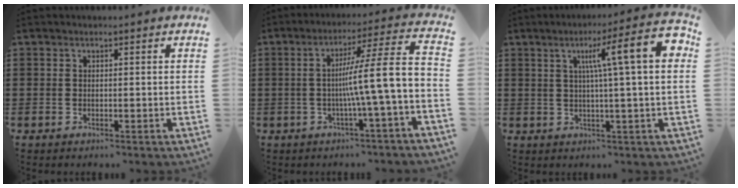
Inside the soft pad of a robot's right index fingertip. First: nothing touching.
{"total": 10.1, "force": [-1.4, -0.2, 10.0], "torque": [-0.164, -0.021, -0.035]}
{"total": 10.8, "force": [2.8, 0.5, 10.4], "torque": [-0.175, -0.005, 0.037]}